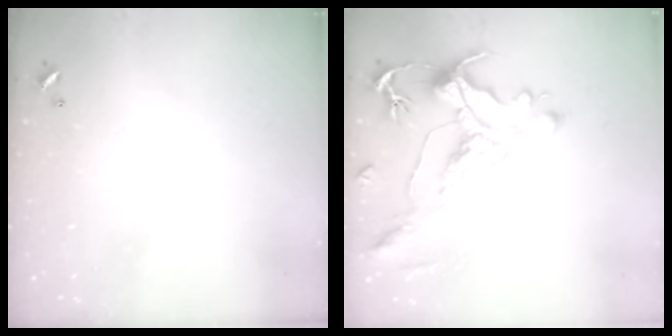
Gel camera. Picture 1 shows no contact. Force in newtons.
{"total": 1.2, "press": 0.2, "slide": 1.2}